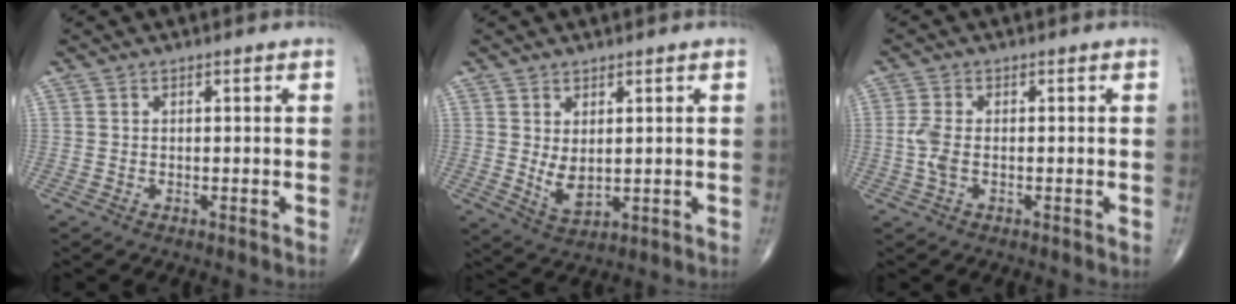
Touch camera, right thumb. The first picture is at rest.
{"total": 4.5, "force": [0.8, 2.4, 3.8], "torque": [-0.063, -0.015, 0.026]}
{"total": 3.3, "force": [-0.5, 1.6, 2.8], "torque": [-0.073, 0.002, -0.013]}